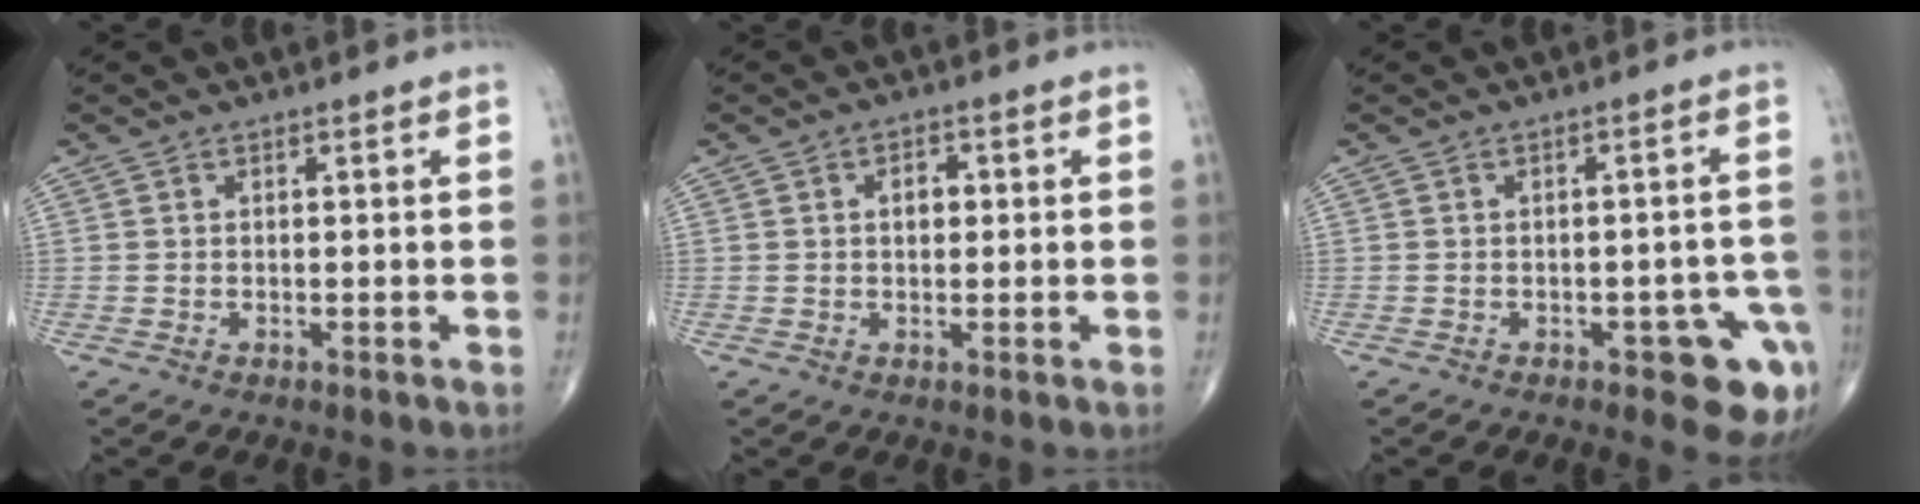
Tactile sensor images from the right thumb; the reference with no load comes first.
{"total": 2.8, "force": [0.4, 2.0, 2.0], "torque": [-0.022, 0.007, 0.003]}
{"total": 9.1, "force": [-4.1, 3.6, 7.2], "torque": [-0.051, 0.018, -0.046]}